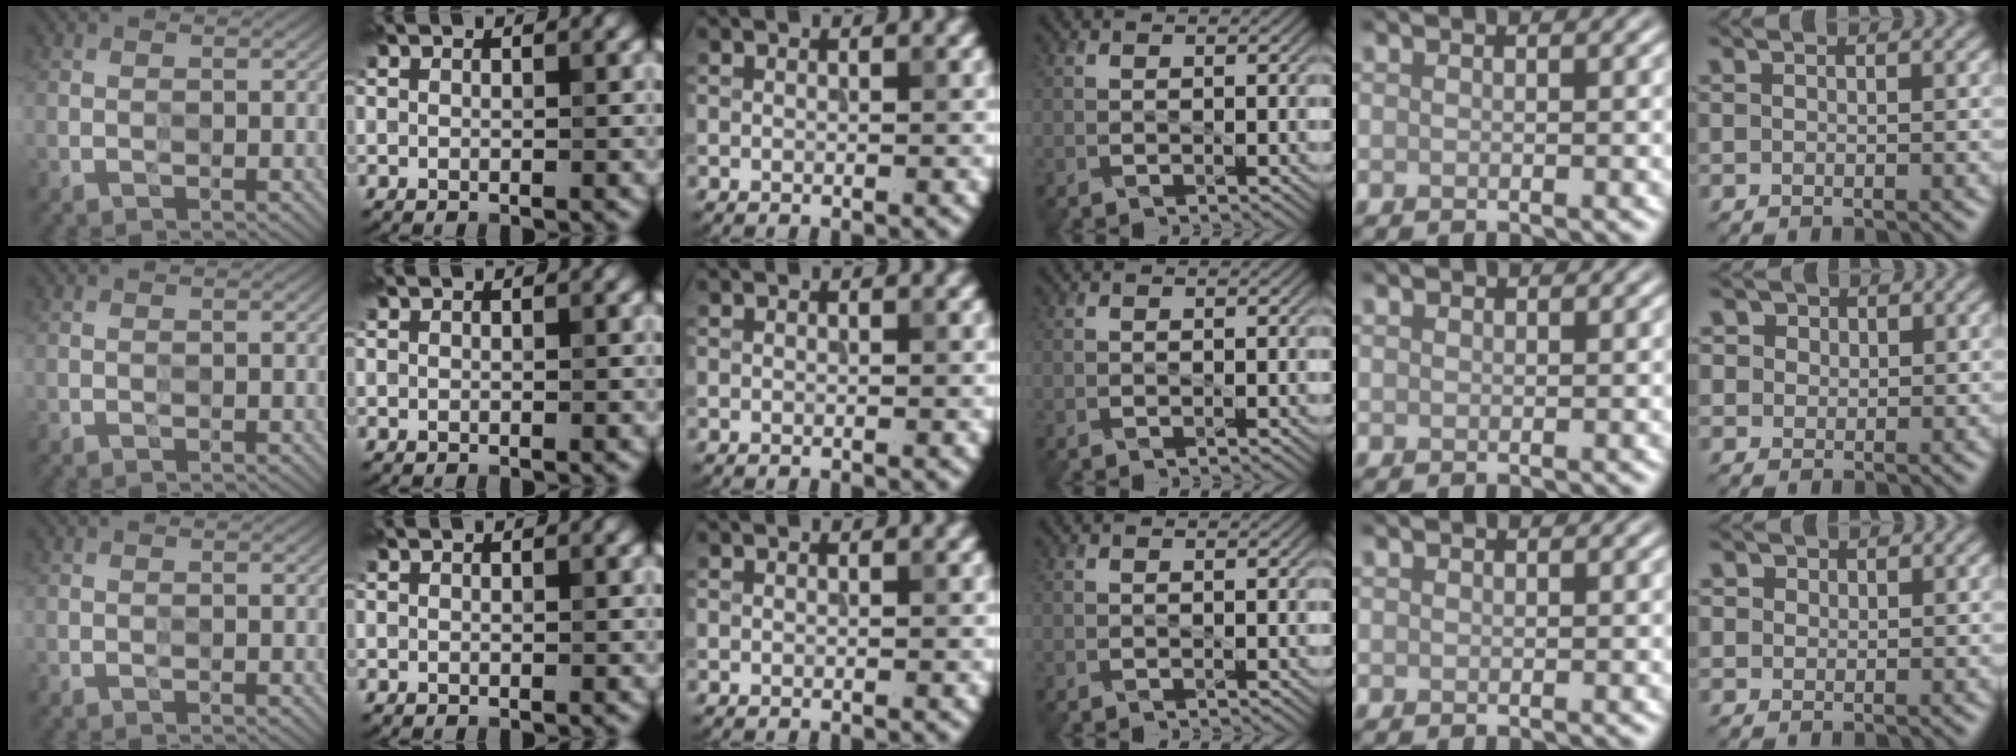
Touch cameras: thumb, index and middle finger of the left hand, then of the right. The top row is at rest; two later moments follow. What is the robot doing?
{"motion": "press", "object": "button"}